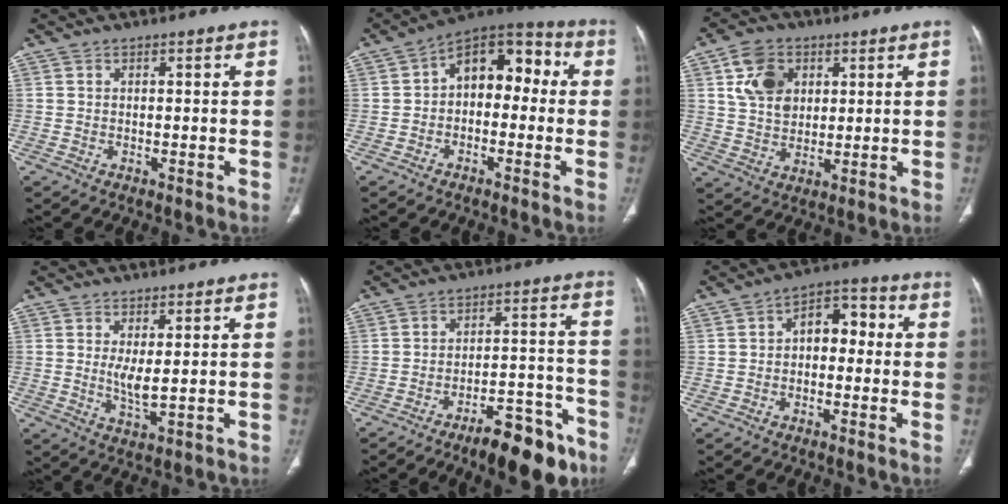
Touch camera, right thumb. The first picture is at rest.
{"total": 11.9, "force": [0.4, 7.8, 8.9], "torque": [-0.085, 0.047, -0.013]}
{"total": 9.7, "force": [3.3, 7.3, 5.4], "torque": [-0.074, -0.009, 0.065]}
{"total": 3.8, "force": [0.7, 0.8, 3.6], "torque": [-0.076, -0.018, 0.020]}
{"total": 13.5, "force": [-9.1, 4.4, 8.9], "torque": [-0.108, 0.071, -0.136]}
{"total": 7.7, "force": [0.1, 5.1, 5.8], "torque": [-0.056, 0.033, -0.011]}